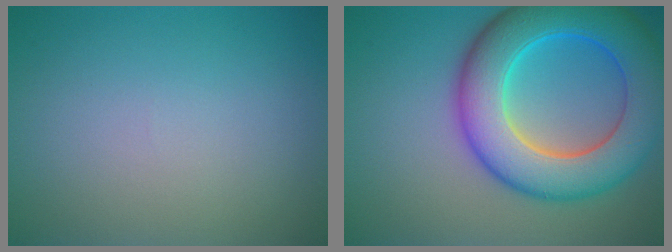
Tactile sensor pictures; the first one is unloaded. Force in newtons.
{"total": 11.0, "press": 11.0, "slide": 0.2}